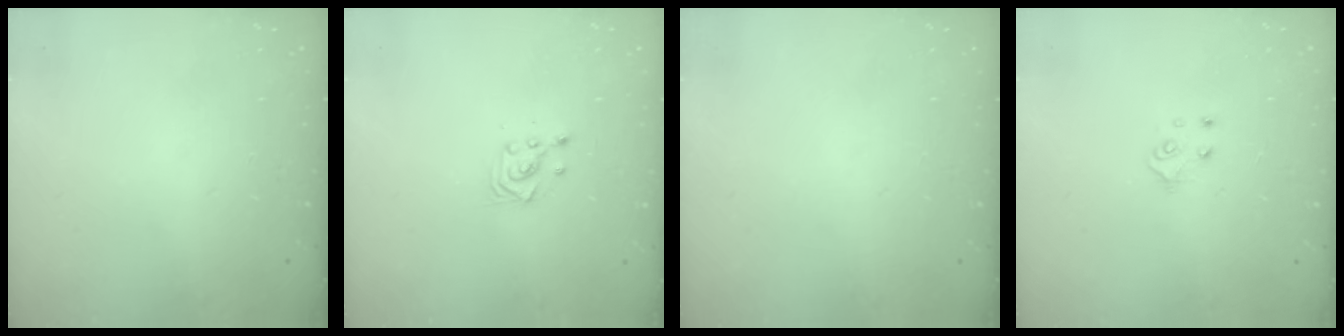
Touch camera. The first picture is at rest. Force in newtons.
{"total": 3.0, "press": 2.9, "slide": 0.8}
{"total": 0.0}
{"total": 4.9, "press": 4.8, "slide": 0.5}